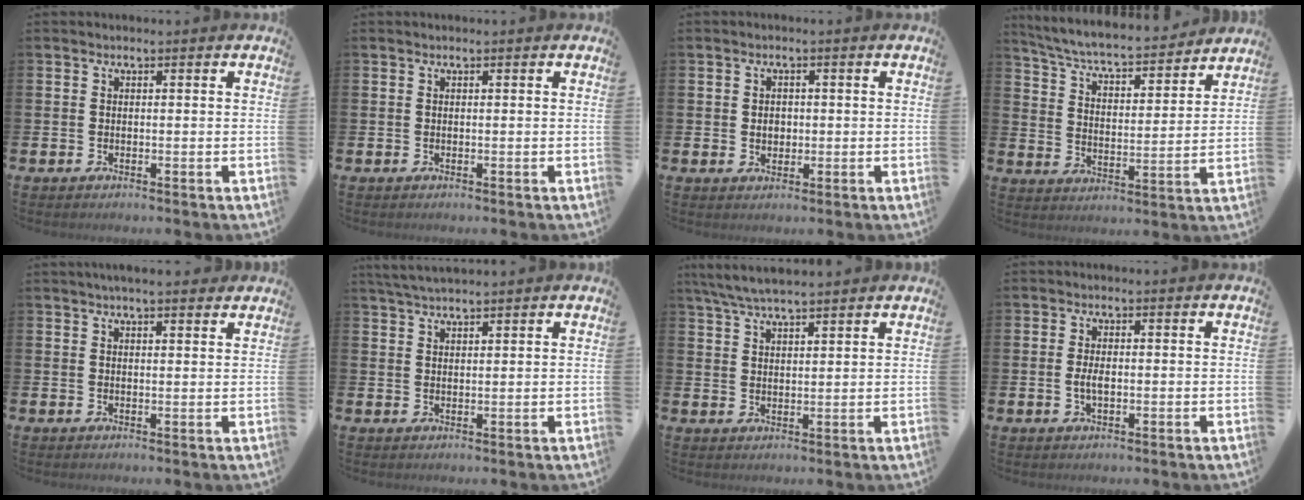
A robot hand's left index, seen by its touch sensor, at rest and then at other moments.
{"total": 0.0}
{"total": 1.9, "force": [0.1, 1.6, 1.0], "torque": [0.000, 0.002, -0.005]}
{"total": 6.6, "force": [6.2, 0.9, 2.0], "torque": [-0.067, -0.052, 0.101]}
{"total": 3.1, "force": [2.9, 0.3, 1.0], "torque": [-0.014, -0.013, 0.051]}
{"total": 3.2, "force": [3.0, 0.3, 1.1], "torque": [-0.030, -0.004, 0.057]}
{"total": 5.4, "force": [4.9, 0.5, 2.0], "torque": [-0.053, -0.011, 0.090]}
{"total": 2.2, "force": [-0.2, 1.1, 2.0], "torque": [-0.034, 0.001, -0.005]}